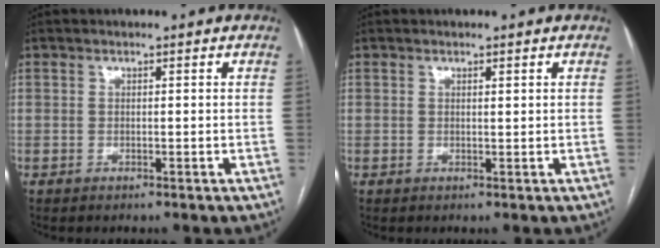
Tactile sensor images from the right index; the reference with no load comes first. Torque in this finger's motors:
{"motor_torque": [-0.38, 0.47, -0.04, 0.00]}